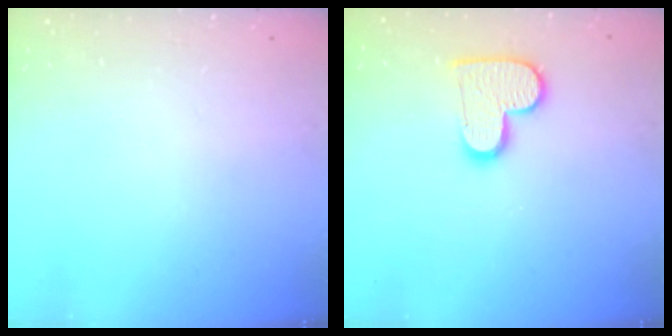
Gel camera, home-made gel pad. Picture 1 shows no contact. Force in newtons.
{"total": 11.9, "press": 11.9, "slide": 0.6}